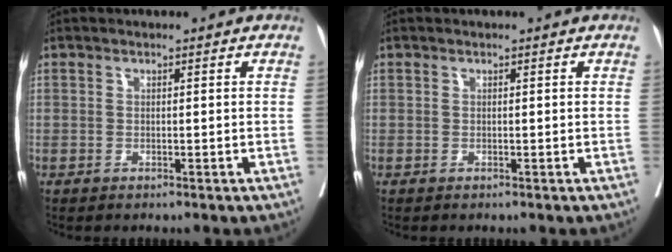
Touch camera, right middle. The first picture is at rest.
{"total": 0.0}